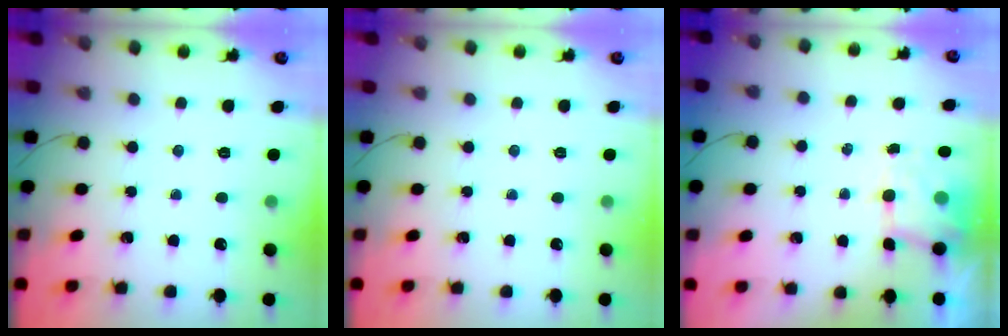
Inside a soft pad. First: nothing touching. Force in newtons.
{"total": 0.0}
{"total": 4.7, "press": 4.7, "slide": 0.8}